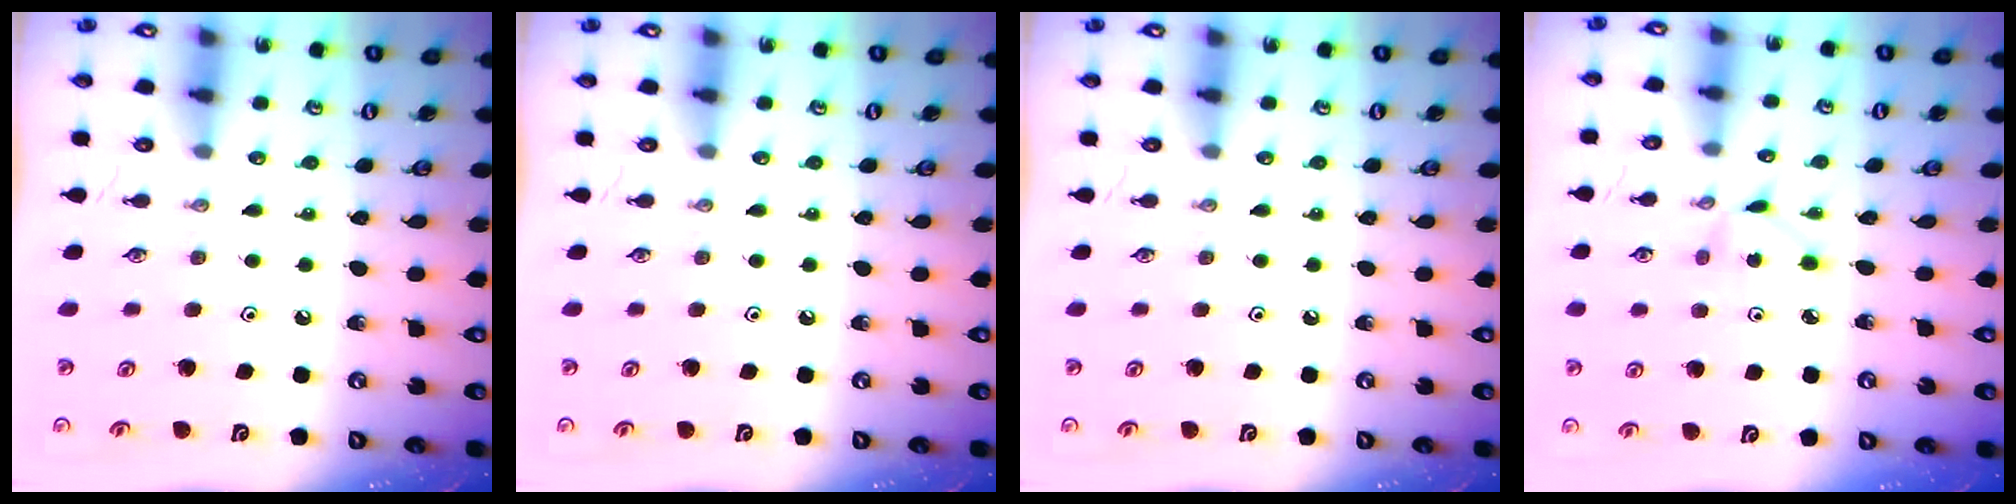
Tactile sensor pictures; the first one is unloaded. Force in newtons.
{"total": 0.0}
{"total": 0.0}
{"total": 1.8, "press": 1.7, "slide": 0.2}